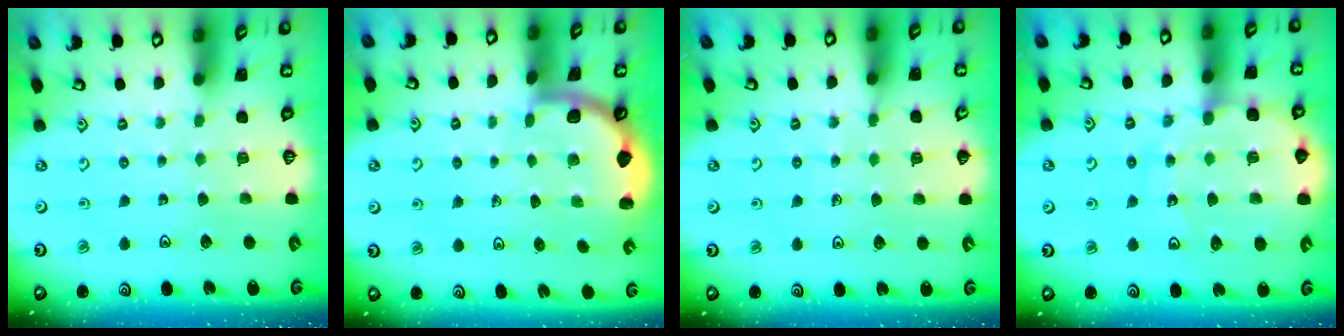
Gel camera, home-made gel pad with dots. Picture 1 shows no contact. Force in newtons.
{"total": 1.6, "press": 1.6, "slide": 0.0}
{"total": 6.2, "press": 6.0, "slide": 1.7}
{"total": 11.7, "press": 11.5, "slide": 2.3}